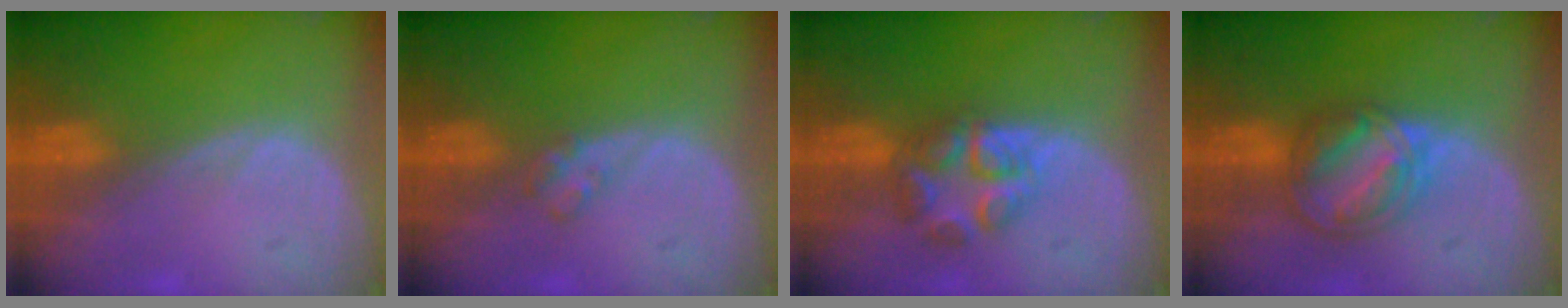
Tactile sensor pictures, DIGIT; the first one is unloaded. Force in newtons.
{"total": 1.7, "press": 1.7, "slide": 0.3}
{"total": 5.6, "press": 5.6, "slide": 0.4}
{"total": 7.7, "press": 6.8, "slide": 3.6}